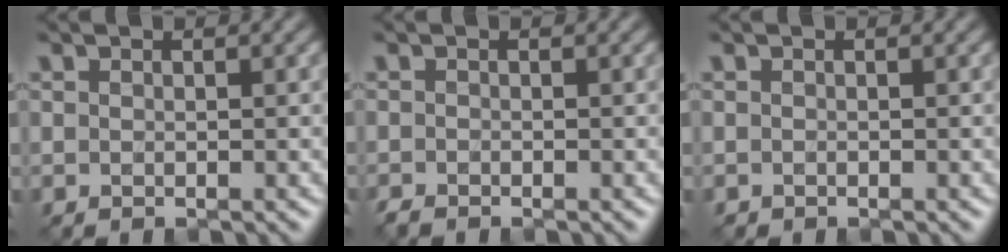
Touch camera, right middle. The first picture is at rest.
{"total": 0.8, "force": [-0.8, 0.1, 0.0], "torque": [0.000, -0.006, -0.018]}
{"total": 0.0}